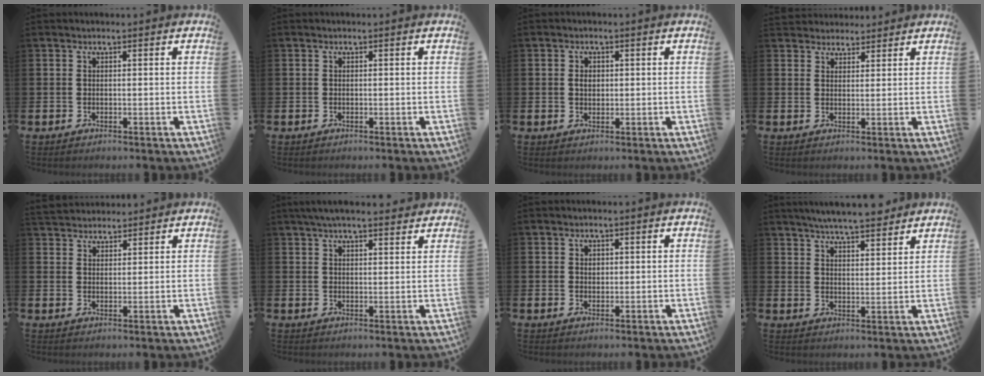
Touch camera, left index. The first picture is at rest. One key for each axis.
{"total": 0.0}
{"total": 1.7, "fx": 0.3, "fy": 1.2, "fz": 1.1, "tx": -0.006, "ty": 0.001, "tz": -0.001}
{"total": 2.8, "fx": 2.6, "fy": 1.0, "fz": -0.2, "tx": -0.002, "ty": -0.007, "tz": 0.048}
{"total": 3.2, "fx": 3.1, "fy": 0.9, "fz": 0.1, "tx": -0.010, "ty": -0.011, "tz": 0.058}
{"total": 4.1, "fx": 3.7, "fy": 0.7, "fz": 1.8, "tx": -0.041, "ty": -0.007, "tz": 0.067}
{"total": 0.8, "fx": 0.4, "fy": 0.6, "fz": 0.3, "tx": 0.010, "ty": -0.003, "tz": 0.004}
{"total": 5.9, "fx": 5.7, "fy": 0.4, "fz": 1.4, "tx": -0.042, "ty": -0.026, "tz": 0.103}